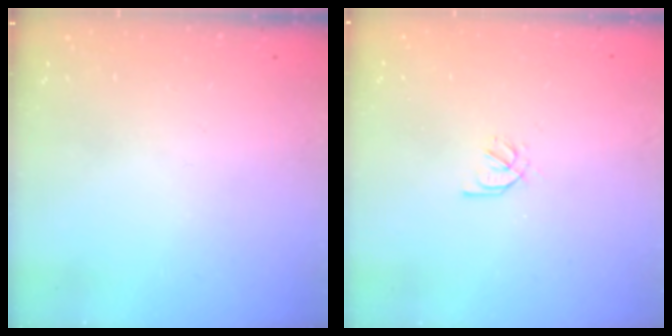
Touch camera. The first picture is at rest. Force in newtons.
{"total": 1.8, "press": 1.8, "slide": 0.4}